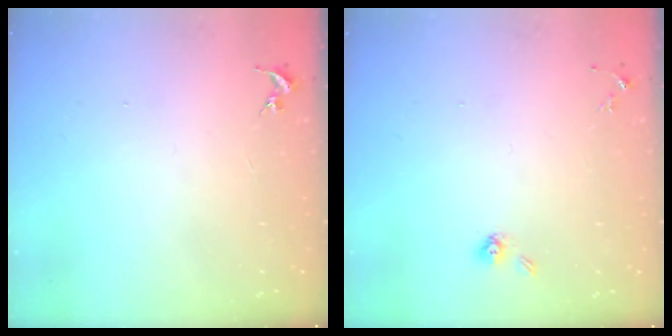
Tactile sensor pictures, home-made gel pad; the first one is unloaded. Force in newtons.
{"total": 4.0, "press": 3.6, "slide": 1.8}